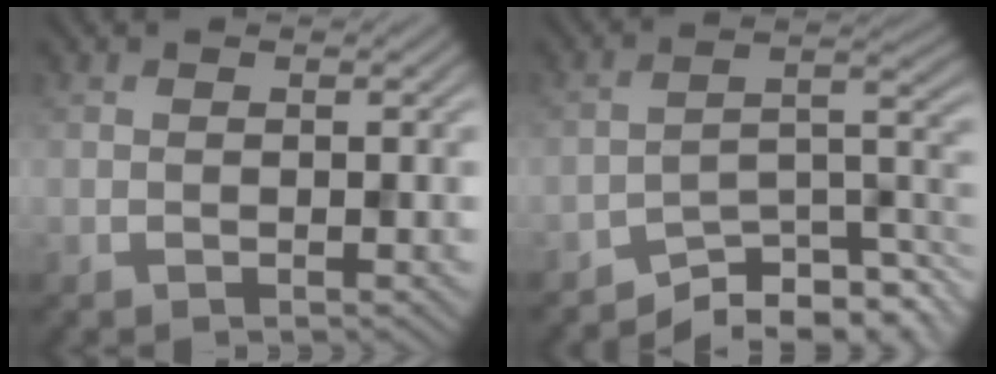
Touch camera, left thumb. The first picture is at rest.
{"total": 7.8, "force": [-6.1, 2.3, 4.3], "torque": [-0.057, -0.003, -0.115]}